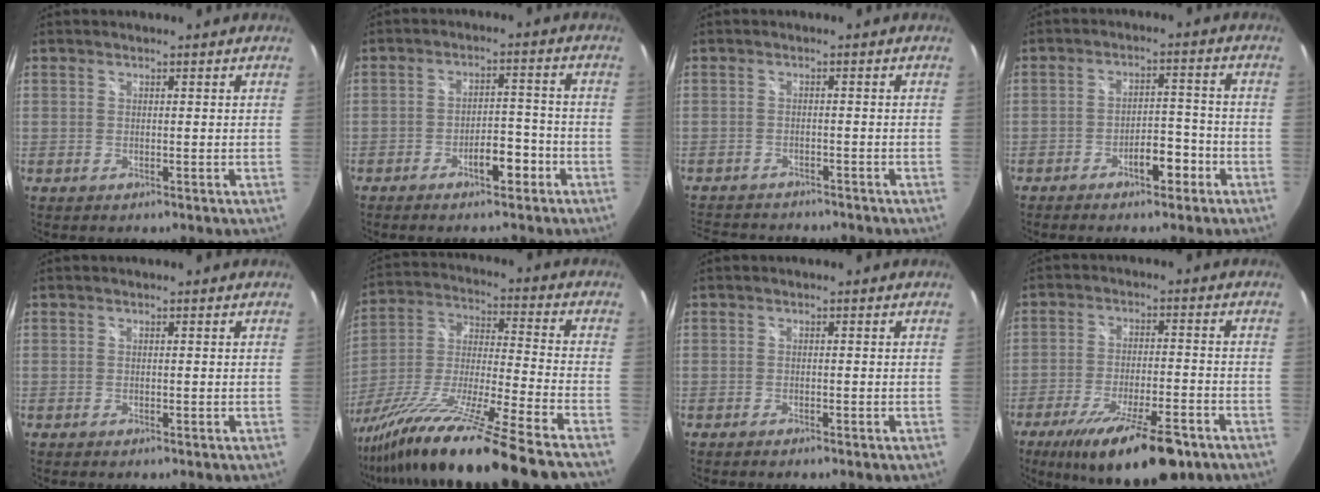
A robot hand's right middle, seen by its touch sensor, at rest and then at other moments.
{"total": 6.0, "force": [-3.9, 2.5, 3.8], "torque": [-0.061, 0.011, -0.050]}
{"total": 9.2, "force": [-8.3, 2.9, 2.7], "torque": [-0.073, -0.007, -0.127]}
{"total": 5.4, "force": [-3.5, 2.2, 3.6], "torque": [-0.060, 0.009, -0.047]}
{"total": 0.0}
{"total": 27.7, "force": [-22.4, -1.8, 16.2], "torque": [-0.270, -0.073, -0.378]}
{"total": 0.9, "force": [-0.7, 0.1, 0.5], "torque": [-0.010, -0.002, -0.014]}
{"total": 17.4, "force": [-11.4, 5.1, 12.1], "torque": [-0.216, -0.036, -0.176]}